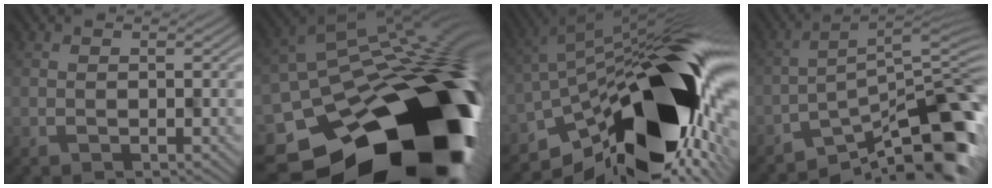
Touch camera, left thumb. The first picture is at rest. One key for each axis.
{"total": 21.5, "fx": -11.1, "fy": 13.9, "fz": 12.1, "tx": -0.148, "ty": -0.064, "tz": -0.135}
{"total": 18.4, "fx": -6.0, "fy": 7.8, "fz": 15.5, "tx": -0.237, "ty": -0.018, "tz": -0.111}
{"total": 11.0, "fx": -7.3, "fy": 2.5, "fz": 7.8, "tx": -0.116, "ty": 0.001, "tz": -0.127}